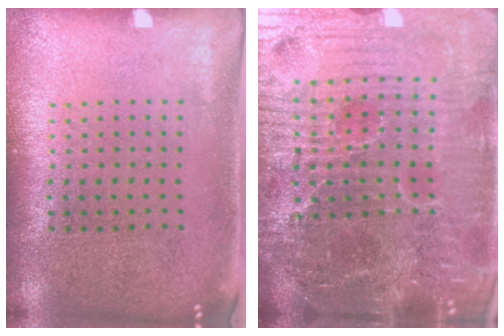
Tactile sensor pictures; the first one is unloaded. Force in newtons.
{"total": 7.3, "press": 6.6, "slide": 3.1}